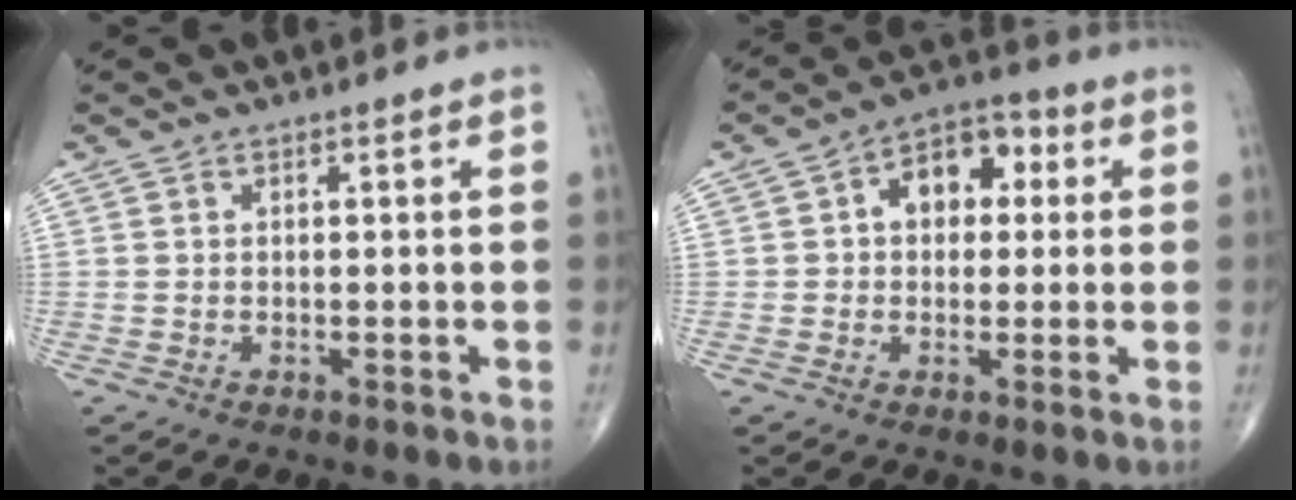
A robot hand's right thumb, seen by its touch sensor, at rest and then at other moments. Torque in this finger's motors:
{"motor_torque": [0.64, 2.13, 0.70, 0.50, 0.27]}